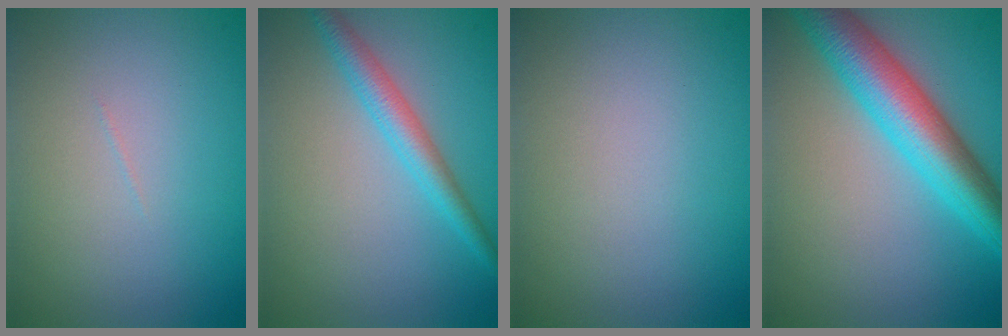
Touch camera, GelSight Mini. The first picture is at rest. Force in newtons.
{"total": 2.9, "press": 2.9, "slide": 0.1}
{"total": 0.0}
{"total": 7.8, "press": 7.8, "slide": 0.1}